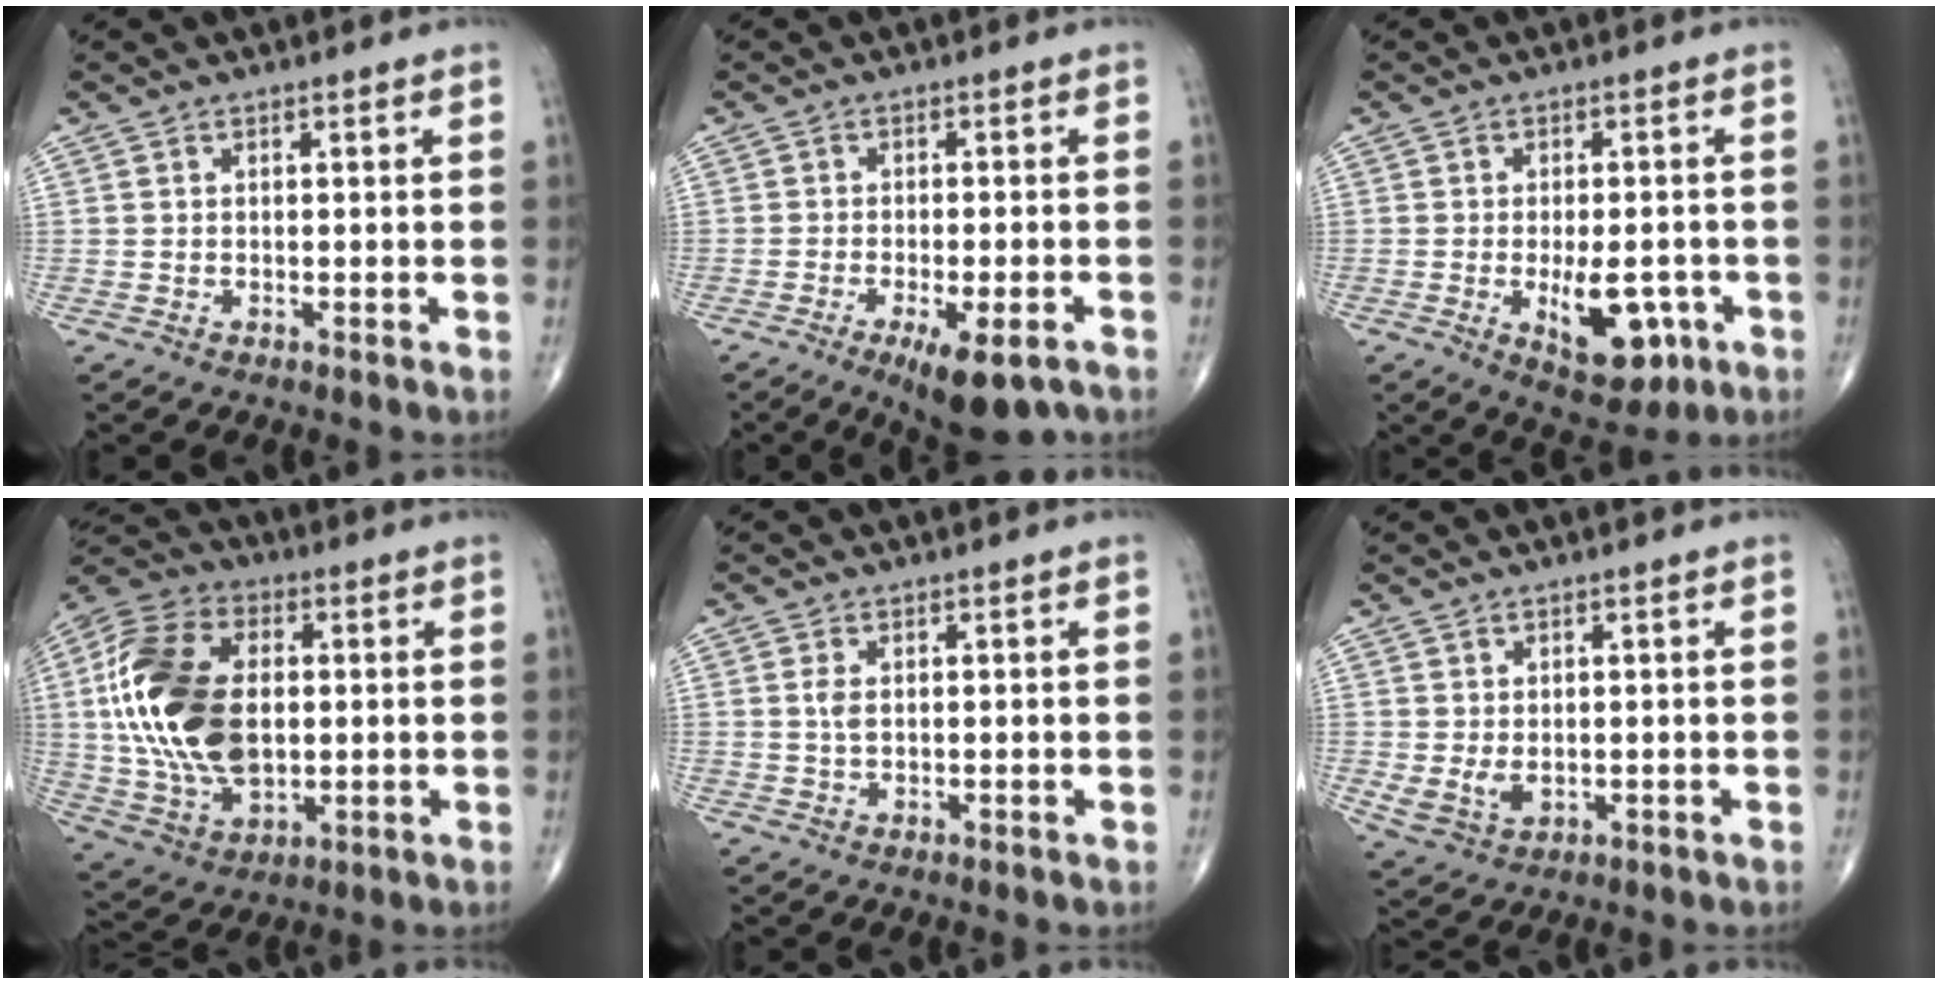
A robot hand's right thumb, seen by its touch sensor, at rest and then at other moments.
{"total": 9.3, "force": [-5.2, 2.8, 7.1], "torque": [-0.101, 0.001, -0.075]}
{"total": 10.0, "force": [-3.1, 4.9, 8.1], "torque": [-0.096, 0.001, -0.032]}
{"total": 22.4, "force": [1.7, 13.5, 17.8], "torque": [-0.358, -0.002, 0.033]}
{"total": 1.7, "force": [0.4, 0.9, 1.4], "torque": [-0.033, 0.002, 0.011]}
{"total": 3.9, "force": [0.1, 2.7, 2.8], "torque": [-0.050, -0.007, 0.015]}